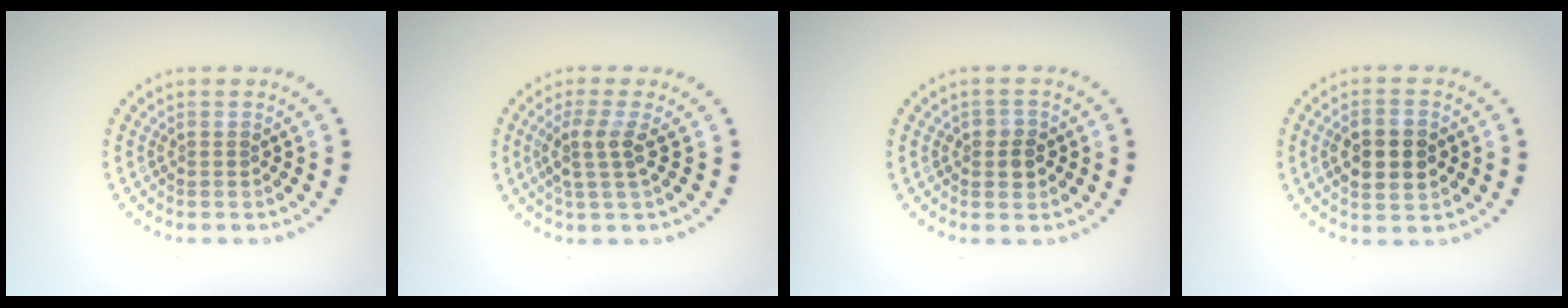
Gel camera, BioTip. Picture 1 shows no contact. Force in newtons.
{"total": 2.6, "press": 2.0, "slide": 1.5}
{"total": 1.9, "press": 1.9, "slide": 0.5}
{"total": 4.6, "press": 4.6, "slide": 0.1}